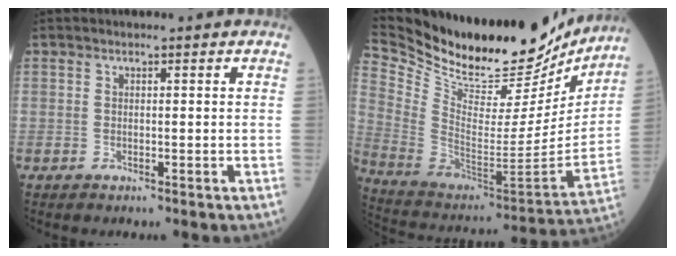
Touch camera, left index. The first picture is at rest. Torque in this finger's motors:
{"motor_torque": [0.88, -1.26, 0.08, 0.03]}